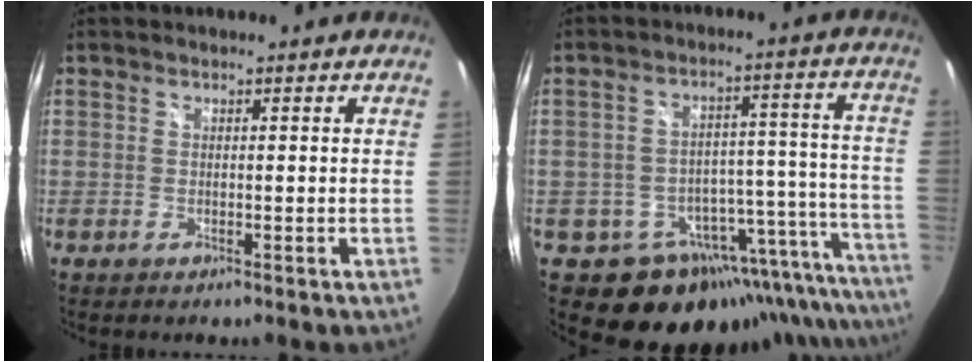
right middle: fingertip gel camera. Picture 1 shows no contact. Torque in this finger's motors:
{"motor_torque": [1.07, -1.06, 0.12, 0.04]}